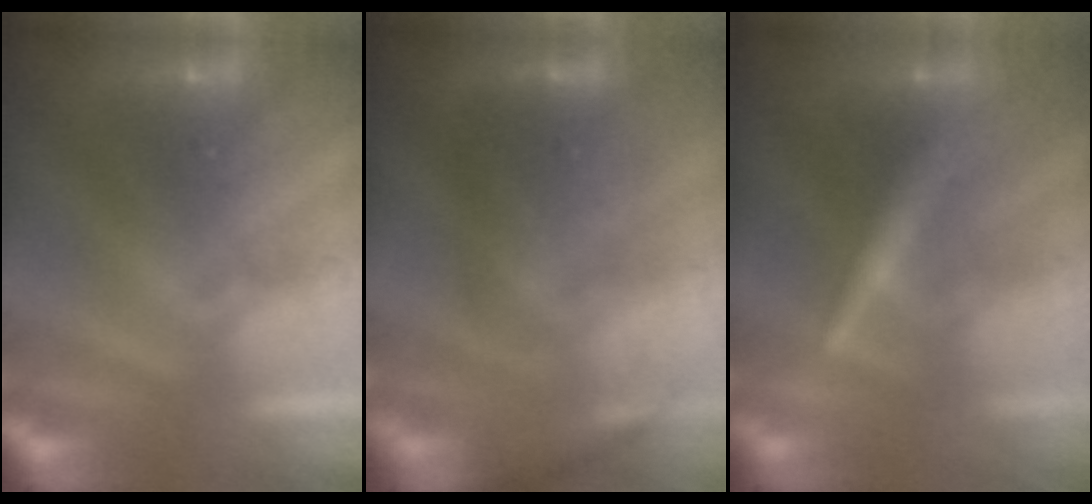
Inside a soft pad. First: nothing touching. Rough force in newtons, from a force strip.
{"total": 2.6}
{"total": 2.3}